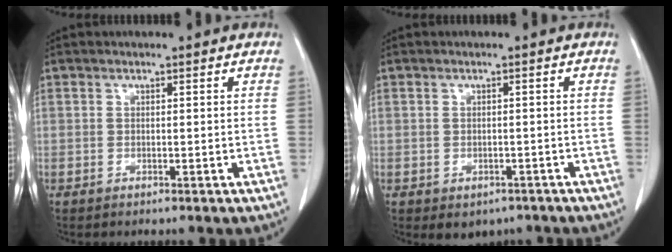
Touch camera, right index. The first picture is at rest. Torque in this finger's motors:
{"motor_torque": [-0.41, -0.40, -0.22, -0.07]}